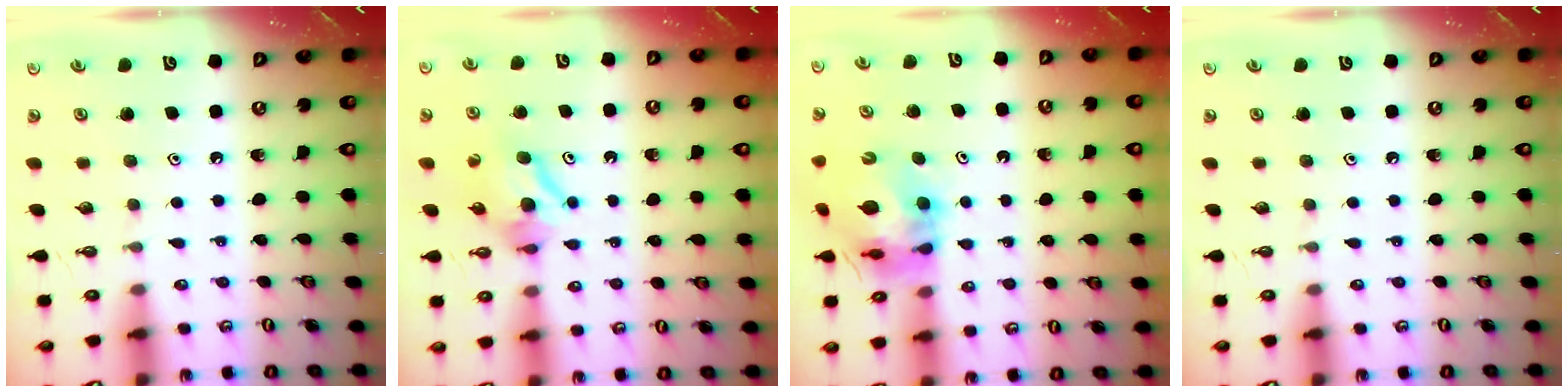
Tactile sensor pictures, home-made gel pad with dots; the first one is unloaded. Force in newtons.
{"total": 7.5, "press": 7.5, "slide": 0.2}
{"total": 11.6, "press": 11.5, "slide": 1.4}
{"total": 0.0}